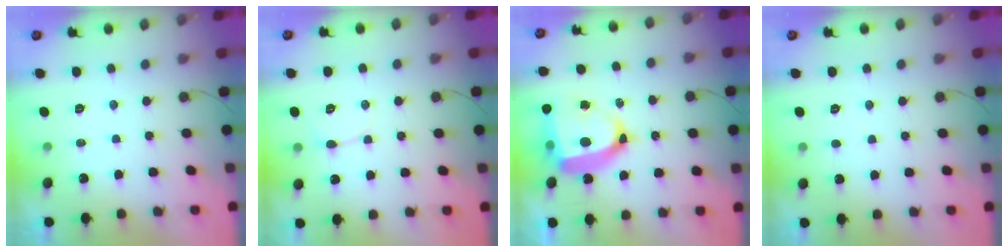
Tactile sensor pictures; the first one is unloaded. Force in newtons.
{"total": 3.6, "press": 3.5, "slide": 0.5}
{"total": 20.9, "press": 20.8, "slide": 2.0}
{"total": 2.1, "press": 2.1, "slide": 0.1}